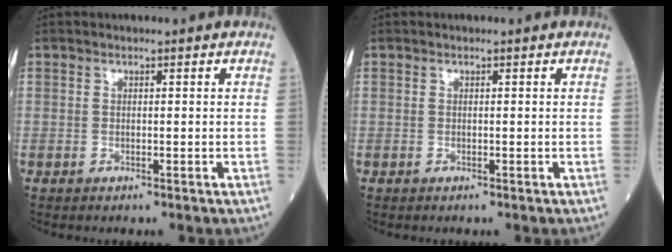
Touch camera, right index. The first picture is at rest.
{"total": 0.0}